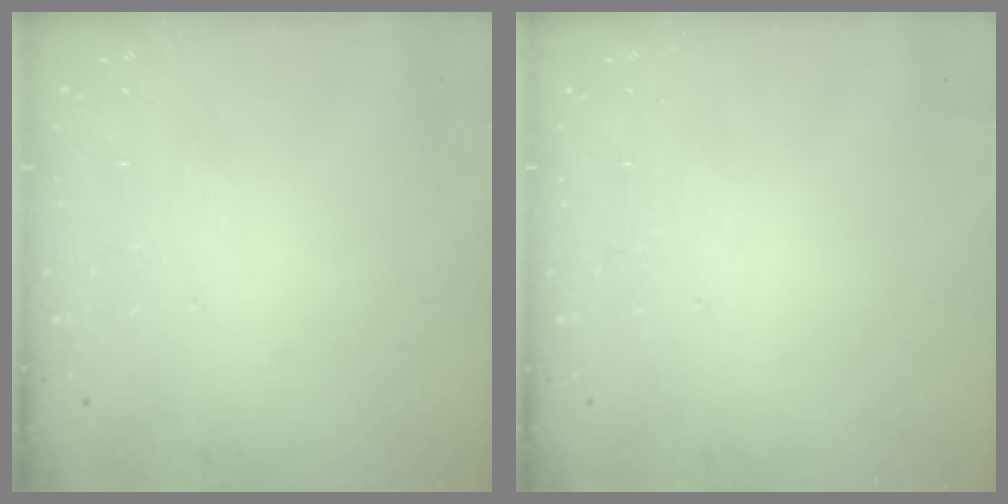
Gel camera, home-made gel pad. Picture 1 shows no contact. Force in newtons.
{"total": 0.0}